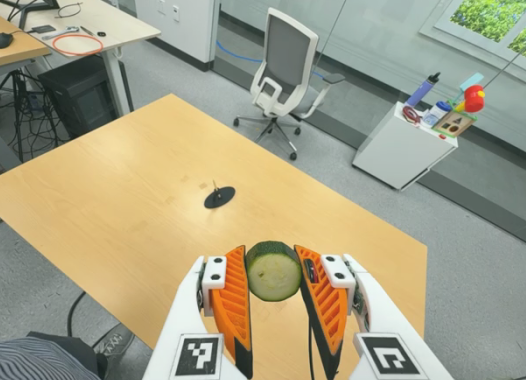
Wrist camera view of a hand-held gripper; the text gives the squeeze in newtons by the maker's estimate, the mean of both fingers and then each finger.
{"total": 11.4, "left": 12.7, "right": 10.1}